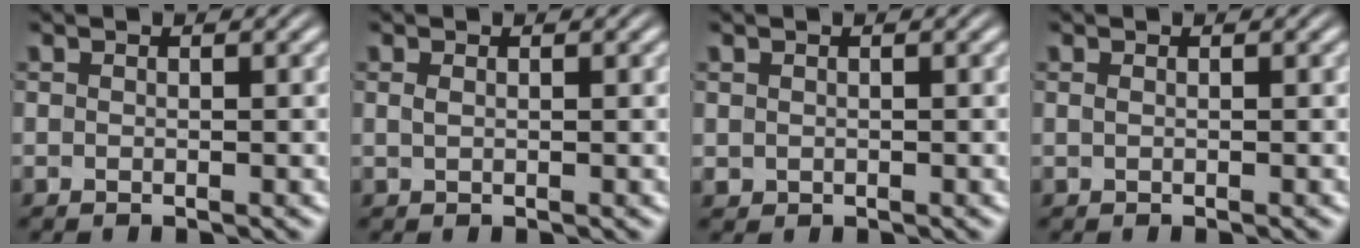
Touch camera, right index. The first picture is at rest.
{"total": 0.6, "force": [0.4, -0.3, 0.3], "torque": [-0.008, -0.005, 0.013]}
{"total": 1.1, "force": [0.2, 1.0, 0.3], "torque": [-0.019, -0.011, 0.012]}
{"total": 0.5, "force": [0.0, -0.4, 0.3], "torque": [-0.002, -0.001, 0.005]}